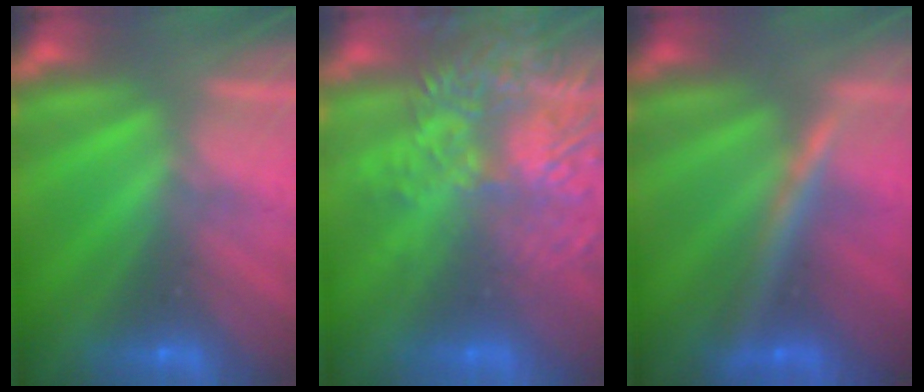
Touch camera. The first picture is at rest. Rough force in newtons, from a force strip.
{"total": 7.1}
{"total": 2.4}